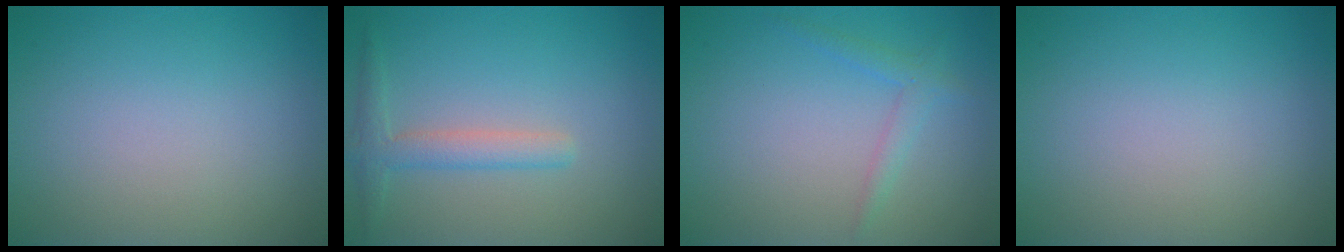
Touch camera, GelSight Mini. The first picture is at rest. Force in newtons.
{"total": 2.4, "press": 2.4, "slide": 0.1}
{"total": 1.5, "press": 1.5, "slide": 0.1}
{"total": 0.0}